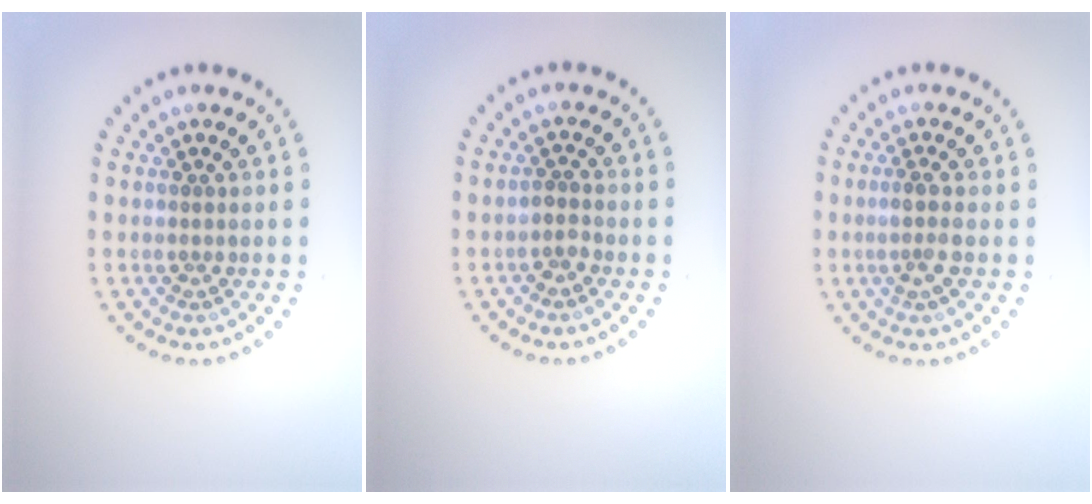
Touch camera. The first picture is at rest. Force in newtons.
{"total": 1.1, "press": 1.0, "slide": 0.5}
{"total": 1.5, "press": 1.2, "slide": 0.8}